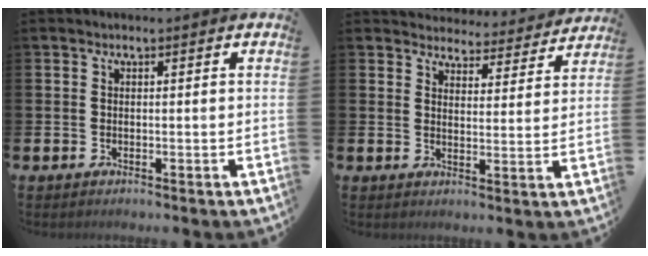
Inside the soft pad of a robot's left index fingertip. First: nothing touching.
{"total": 4.2, "force": [4.1, 0.9, -0.1], "torque": [-0.004, -0.038, 0.068]}